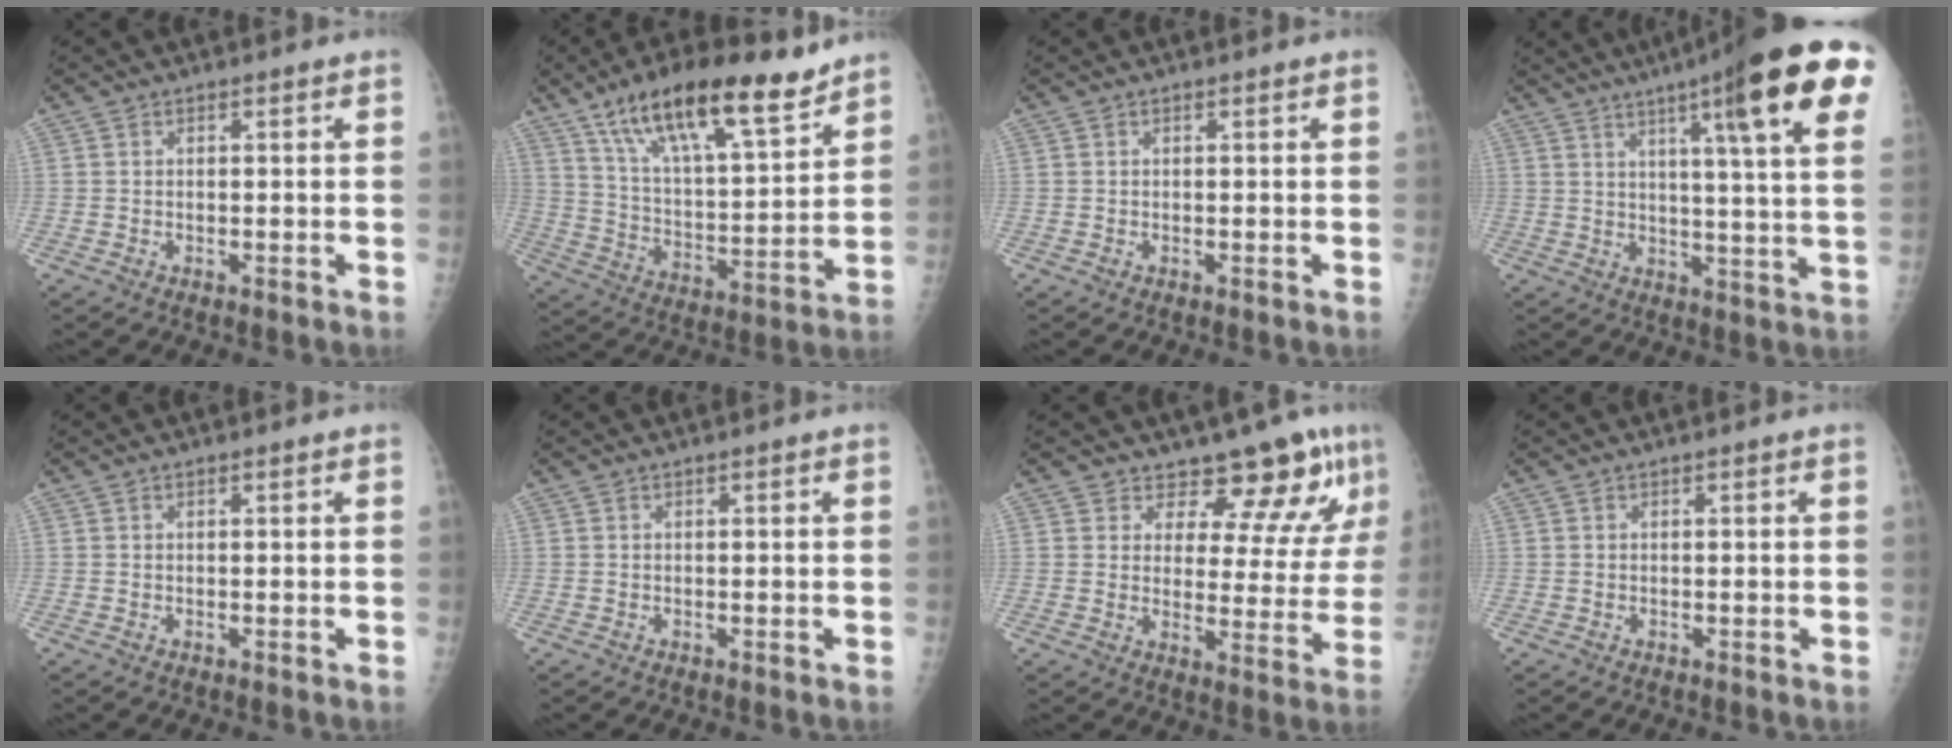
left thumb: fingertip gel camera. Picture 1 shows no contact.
{"total": 21.2, "force": [14.1, 6.7, 14.3], "torque": [-0.210, -0.052, 0.241]}
{"total": 0.0}
{"total": 22.0, "force": [10.7, 2.4, 19.1], "torque": [-0.259, -0.022, 0.134]}
{"total": 0.0}
{"total": 0.0}
{"total": 12.6, "force": [10.2, 5.1, 5.3], "torque": [-0.022, -0.071, 0.117]}
{"total": 0.0}